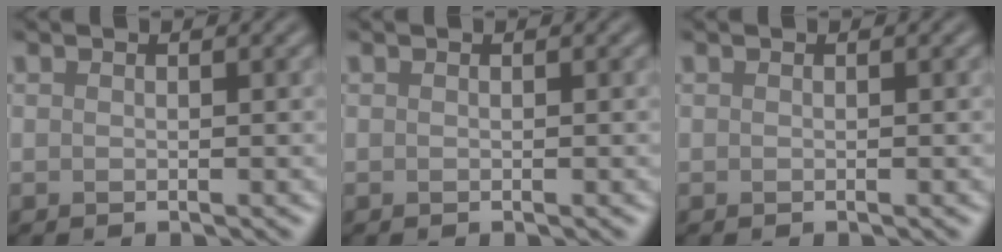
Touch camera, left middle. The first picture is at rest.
{"total": 0.0}
{"total": 0.0}